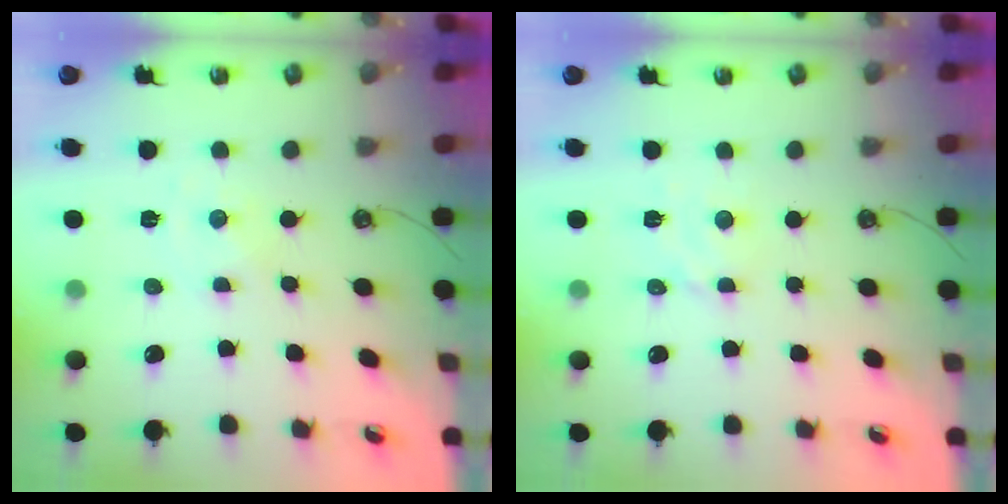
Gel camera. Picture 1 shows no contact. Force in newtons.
{"total": 3.5, "press": 3.4, "slide": 0.6}